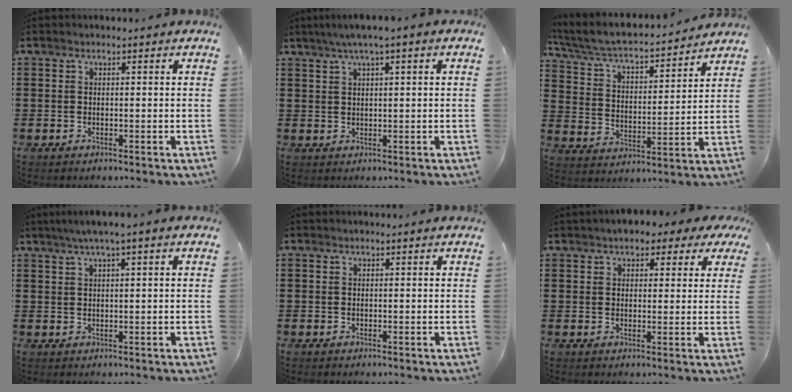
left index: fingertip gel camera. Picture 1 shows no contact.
{"total": 2.4, "force": [0.9, 0.1, 2.2], "torque": [-0.041, 0.000, 0.015]}
{"total": 4.8, "force": [4.2, 0.7, 2.2], "torque": [-0.063, -0.034, 0.064]}
{"total": 2.2, "force": [0.8, -0.1, 2.0], "torque": [-0.037, -0.001, 0.014]}
{"total": 0.0}
{"total": 3.5, "force": [2.4, 1.8, 1.7], "torque": [-0.034, 0.003, 0.041]}